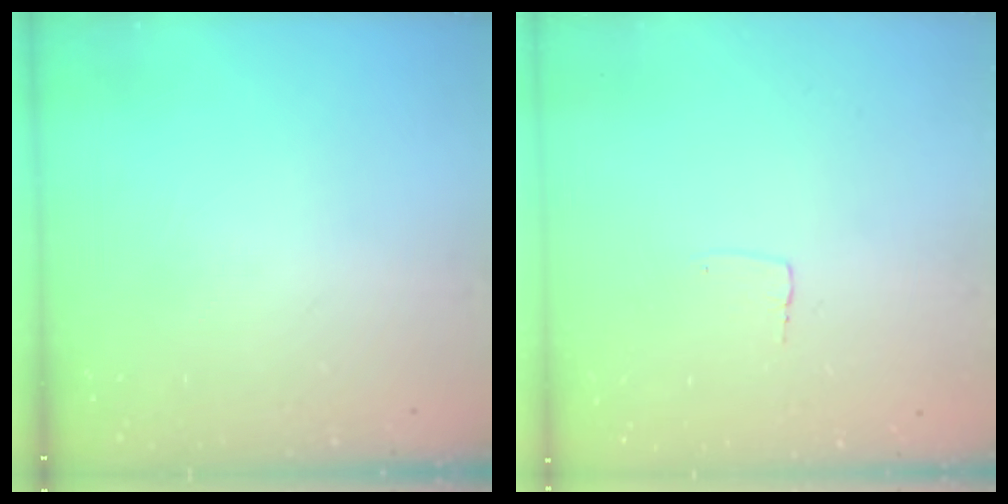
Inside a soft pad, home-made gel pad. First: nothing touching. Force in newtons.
{"total": 2.6, "press": 2.6, "slide": 0.1}